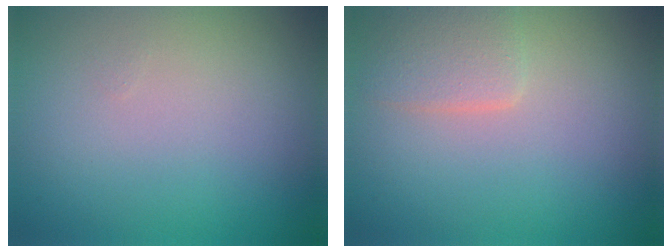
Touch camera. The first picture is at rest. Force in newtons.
{"total": 2.3, "press": 2.3, "slide": 0.1}